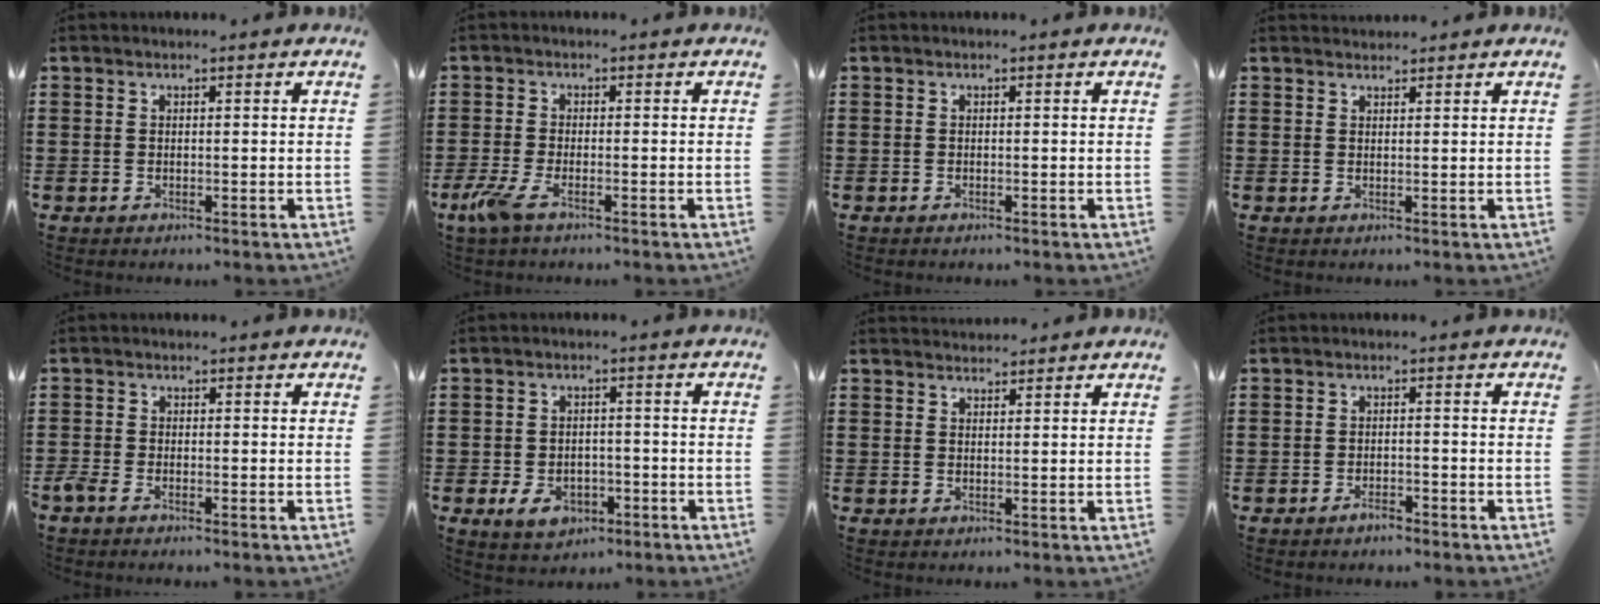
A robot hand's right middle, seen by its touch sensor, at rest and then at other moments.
{"total": 3.9, "force": [-1.9, 0.9, 3.3], "torque": [-0.083, -0.013, -0.039]}
{"total": 0.0}
{"total": 1.3, "force": [1.3, 0.1, -0.2], "torque": [0.000, 0.000, 0.026]}
{"total": 1.3, "force": [-1.0, 0.3, 0.8], "torque": [-0.031, -0.006, -0.023]}
{"total": 4.2, "force": [-2.1, 2.6, 2.5], "torque": [-0.043, -0.001, -0.043]}
{"total": 1.6, "force": [1.5, 0.1, -0.3], "torque": [0.001, 0.002, 0.031]}
{"total": 1.9, "force": [-1.5, 0.5, 1.0], "torque": [-0.020, -0.001, -0.029]}